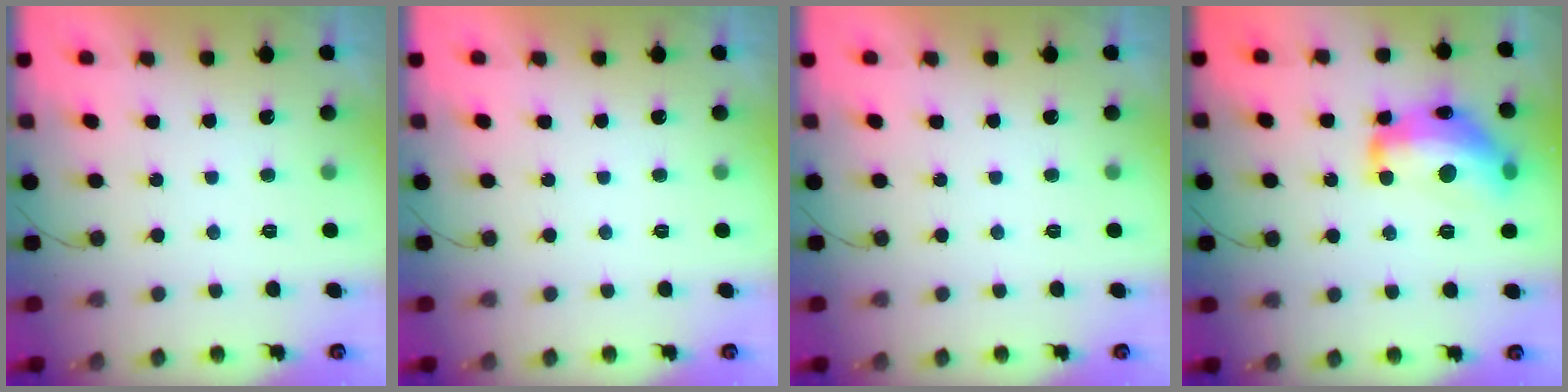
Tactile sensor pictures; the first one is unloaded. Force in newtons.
{"total": 0.0}
{"total": 0.0}
{"total": 18.4, "press": 18.3, "slide": 1.2}